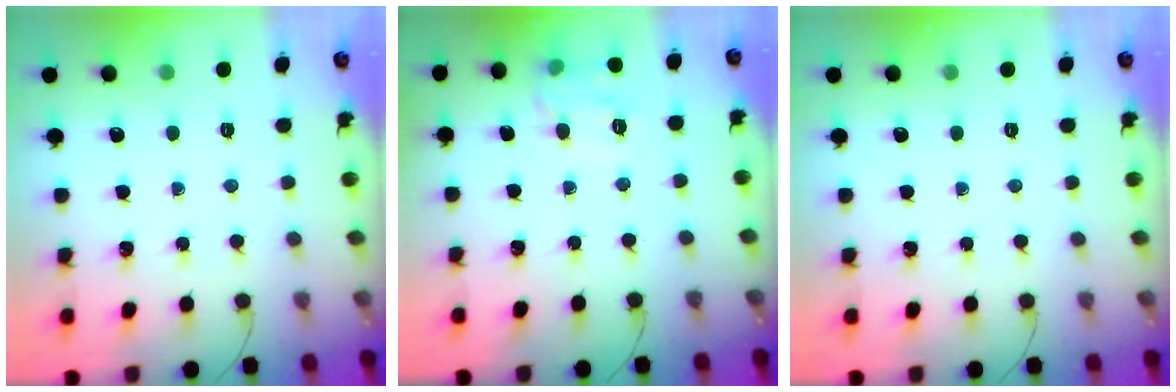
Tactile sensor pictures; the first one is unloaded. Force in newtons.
{"total": 9.9, "press": 9.8, "slide": 0.6}
{"total": 0.0}